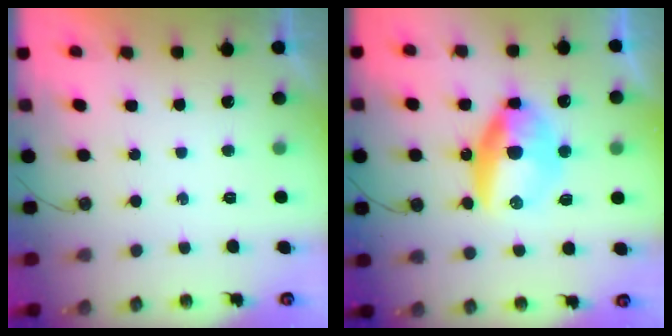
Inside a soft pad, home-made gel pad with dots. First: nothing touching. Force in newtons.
{"total": 11.5, "press": 11.5, "slide": 0.7}